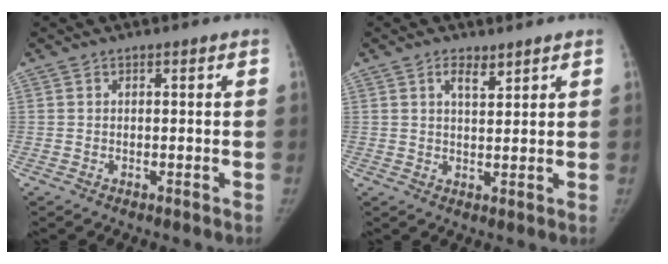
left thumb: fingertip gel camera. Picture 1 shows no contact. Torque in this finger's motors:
{"motor_torque": [-0.05, 0.07, -0.12, 0.30, 0.05]}